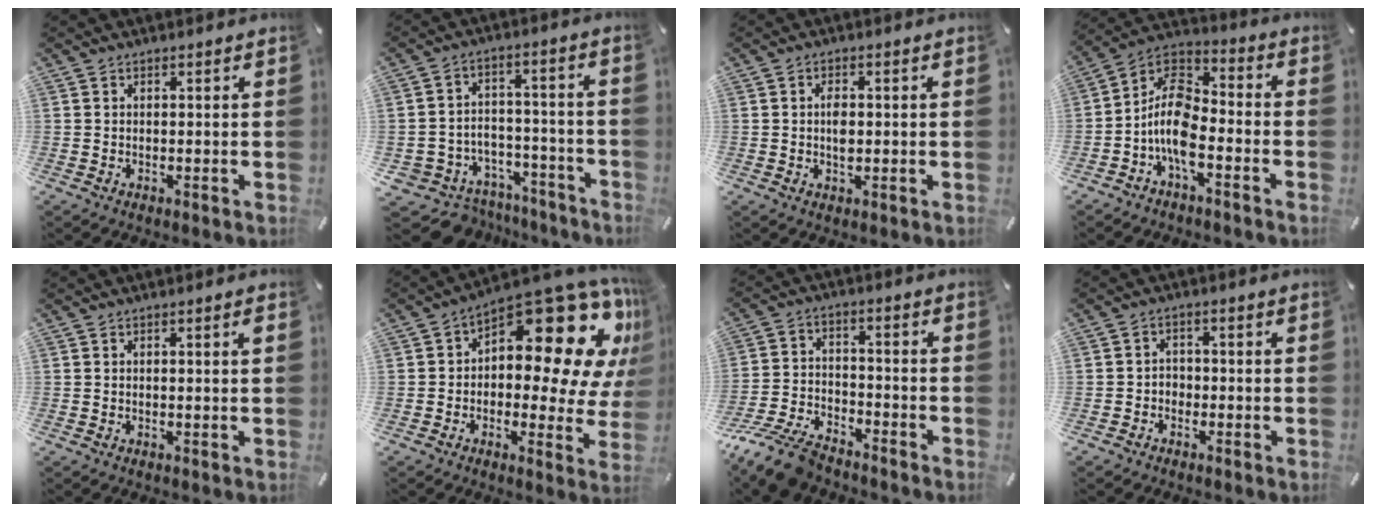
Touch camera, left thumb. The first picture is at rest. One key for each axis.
{"total": 8.1, "fx": -5.2, "fy": 6.1, "fz": 1.1, "tx": -0.018, "ty": 0.027, "tz": -0.085}
{"total": 3.0, "fx": 0.0, "fy": 1.7, "fz": 2.5, "tx": -0.042, "ty": 0.000, "tz": -0.003}
{"total": 11.2, "fx": -4.9, "fy": 6.2, "fz": 7.9, "tx": -0.178, "ty": 0.007, "tz": -0.095}
{"total": 1.0, "fx": 0.2, "fy": 0.0, "fz": 0.9, "tx": -0.017, "ty": 0.000, "tz": 0.003}
{"total": 20.9, "fx": 9.3, "fy": 10.2, "fz": 15.7, "tx": -0.199, "ty": -0.084, "tz": 0.154}
{"total": 11.8, "fx": -9.7, "fy": 4.2, "fz": 5.1, "tx": -0.098, "ty": 0.047, "tz": -0.186}
{"total": 3.0, "fx": -1.6, "fy": 2.4, "fz": 0.6, "tx": -0.011, "ty": 0.012, "tz": -0.034}